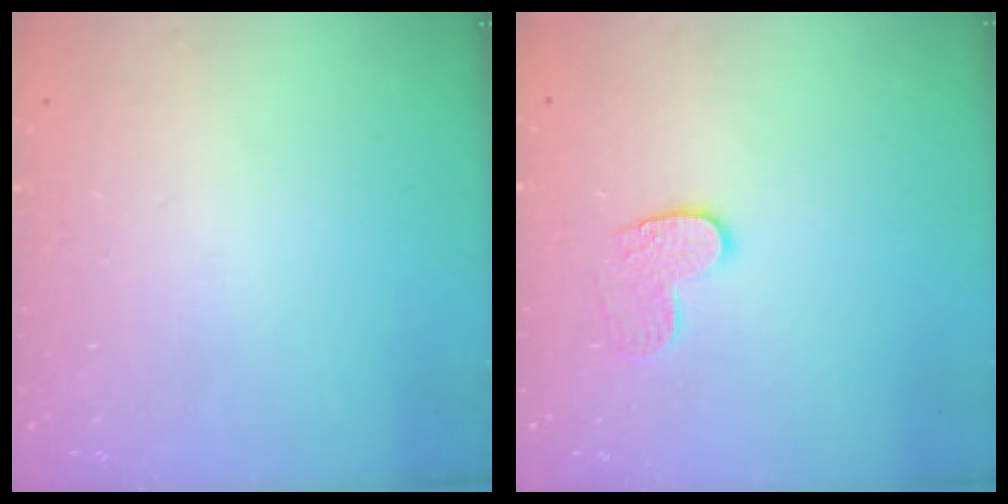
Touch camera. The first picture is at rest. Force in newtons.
{"total": 8.0, "press": 8.0, "slide": 0.4}